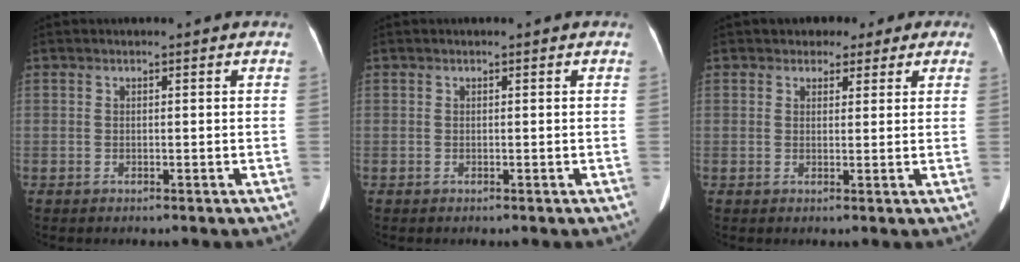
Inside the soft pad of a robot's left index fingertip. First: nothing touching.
{"total": 0.0}
{"total": 4.5, "force": [2.8, 3.3, 1.3], "torque": [0.000, -0.004, 0.027]}